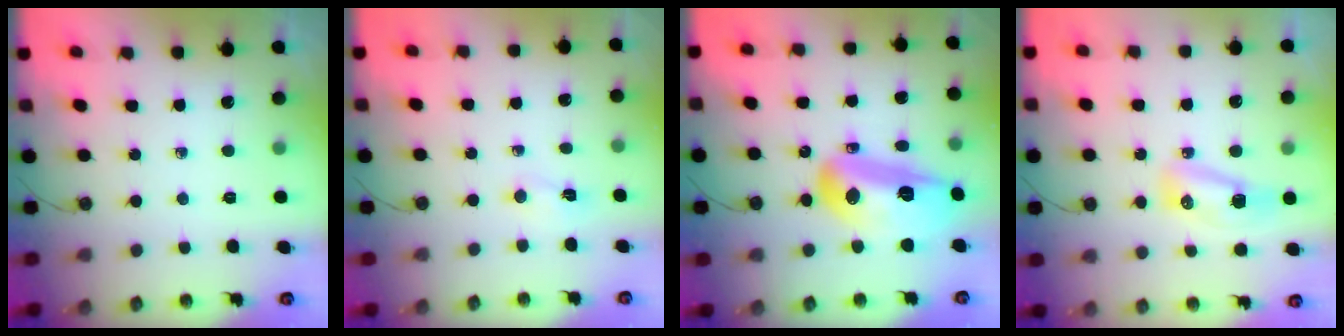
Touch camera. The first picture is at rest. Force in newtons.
{"total": 2.2, "press": 2.1, "slide": 0.7}
{"total": 29.9, "press": 24.6, "slide": 17.0}
{"total": 7.8, "press": 7.8, "slide": 1.0}